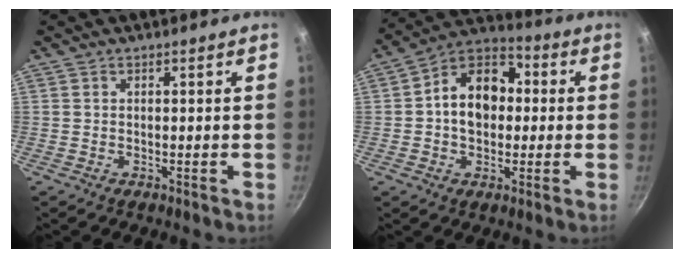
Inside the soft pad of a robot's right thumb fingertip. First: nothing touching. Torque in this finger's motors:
{"motor_torque": [-0.17, 0.17, 0.28, -0.07, 0.25]}